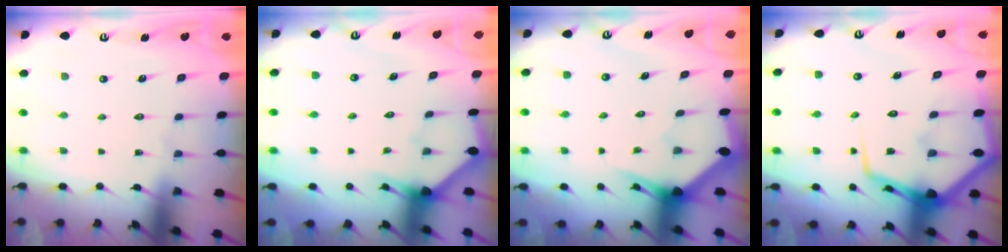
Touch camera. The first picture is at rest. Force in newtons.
{"total": 3.0, "press": 3.0, "slide": 0.2}
{"total": 3.0, "press": 3.0, "slide": 0.1}
{"total": 15.5, "press": 15.5, "slide": 1.3}